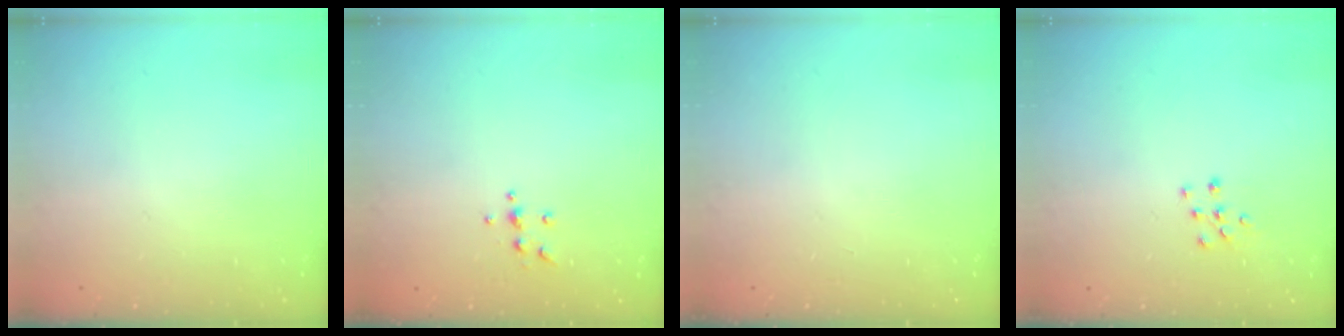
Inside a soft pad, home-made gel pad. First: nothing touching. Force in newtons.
{"total": 4.9, "press": 4.9, "slide": 0.7}
{"total": 0.0}
{"total": 6.8, "press": 6.8, "slide": 0.4}